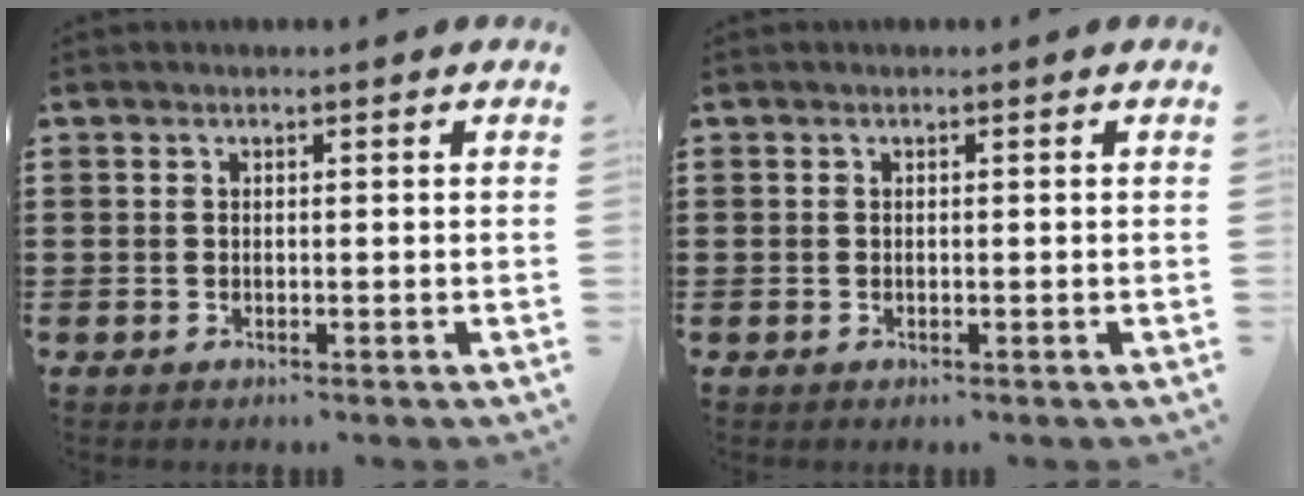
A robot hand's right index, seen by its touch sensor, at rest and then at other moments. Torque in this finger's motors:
{"motor_torque": [0.01, 0.01, 0.01, -0.01]}